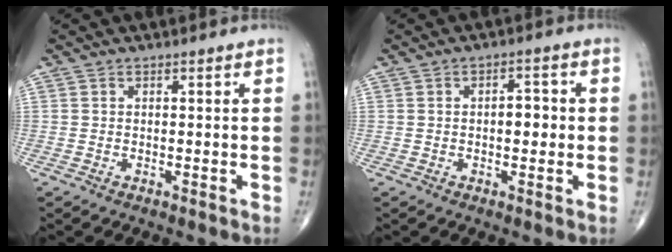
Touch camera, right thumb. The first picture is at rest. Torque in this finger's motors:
{"motor_torque": [0.18, -0.28, 0.33, 0.17, 0.07]}